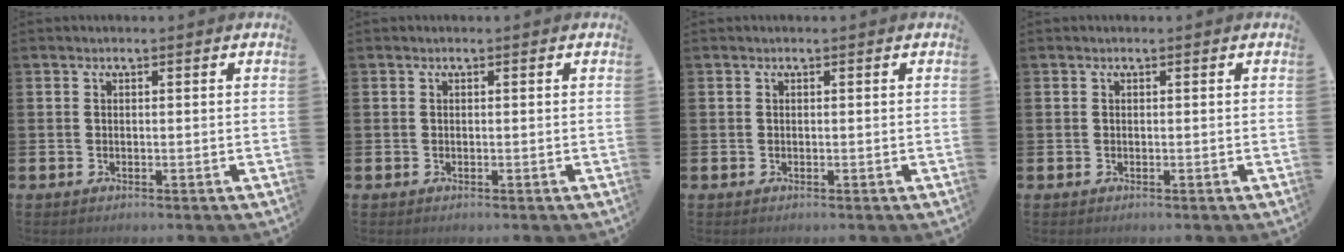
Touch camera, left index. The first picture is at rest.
{"total": 0.0}
{"total": 0.0}
{"total": 0.0}